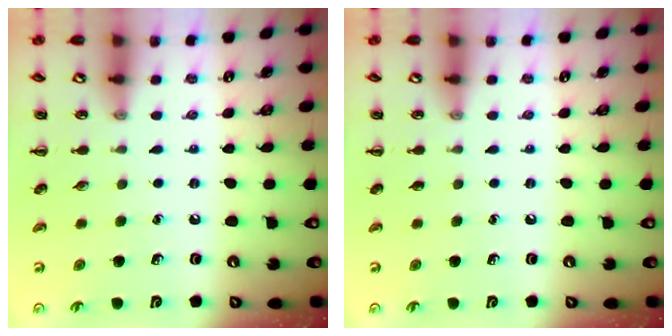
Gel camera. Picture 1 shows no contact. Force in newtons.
{"total": 0.0}